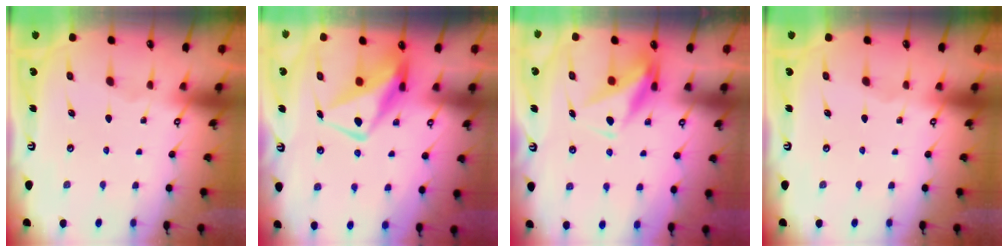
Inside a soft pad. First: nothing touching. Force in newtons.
{"total": 11.9, "press": 11.8, "slide": 1.0}
{"total": 10.0, "press": 9.9, "slide": 1.7}
{"total": 0.0}